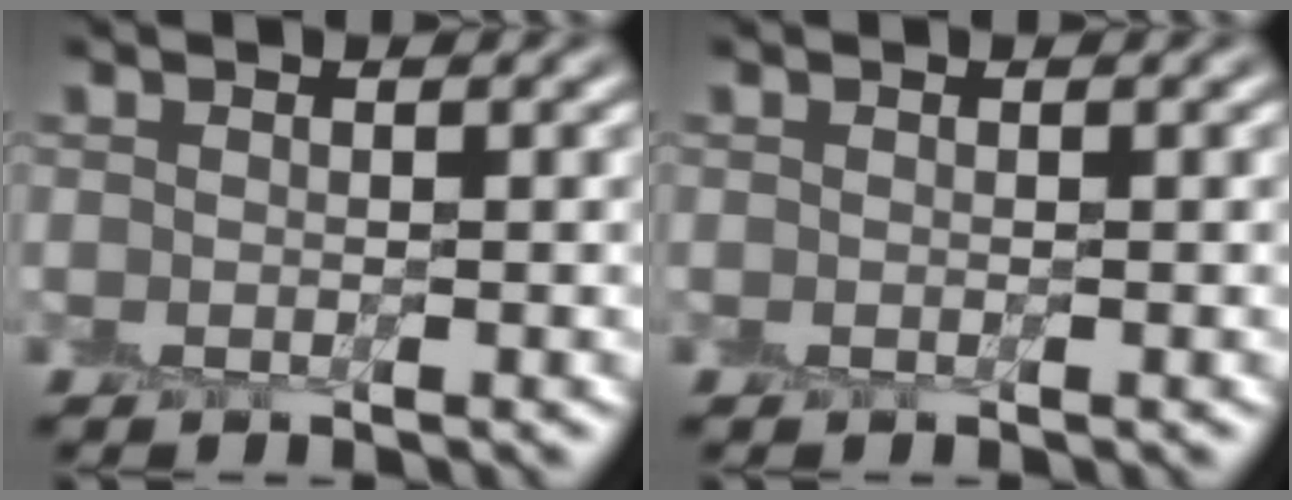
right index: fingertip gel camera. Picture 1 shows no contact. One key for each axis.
{"total": 0.0}